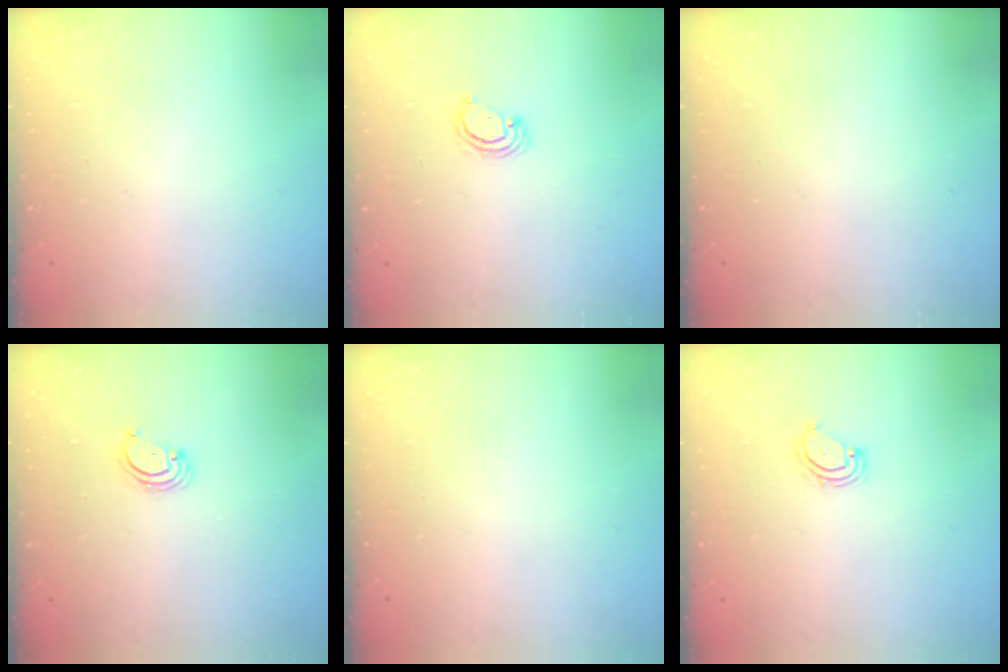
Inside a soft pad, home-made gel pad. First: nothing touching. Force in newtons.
{"total": 3.2, "press": 3.1, "slide": 0.3}
{"total": 0.0}
{"total": 2.3, "press": 2.3, "slide": 0.2}
{"total": 0.0}
{"total": 3.4, "press": 3.3, "slide": 0.7}